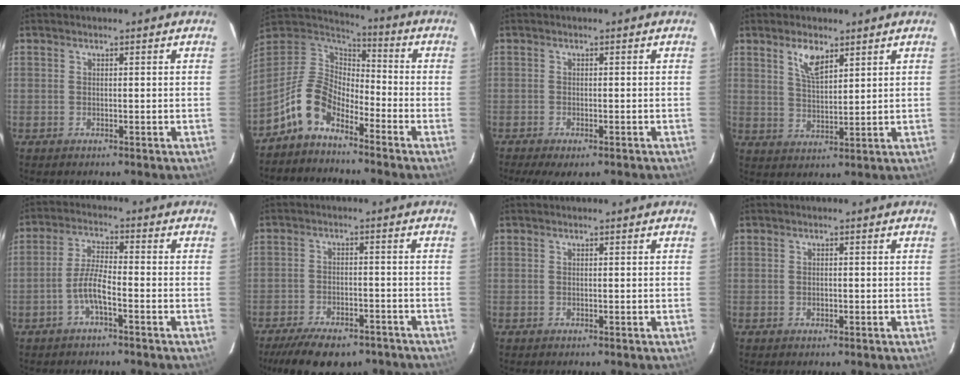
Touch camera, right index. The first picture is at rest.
{"total": 11.0, "force": [-6.9, 5.7, 6.4], "torque": [-0.133, 0.018, -0.143]}
{"total": 5.8, "force": [-4.2, 1.7, 3.6], "torque": [-0.083, -0.024, -0.066]}
{"total": 5.7, "force": [3.5, 2.3, 3.8], "torque": [-0.070, 0.002, 0.069]}
{"total": 5.2, "force": [-2.6, 0.9, 4.5], "torque": [-0.096, 0.009, -0.050]}
{"total": 15.3, "force": [-11.9, 6.2, 7.5], "torque": [-0.162, -0.017, -0.169]}
{"total": 0.0}
{"total": 1.0, "force": [-0.3, 0.8, 0.6], "torque": [-0.010, 0.002, -0.004]}